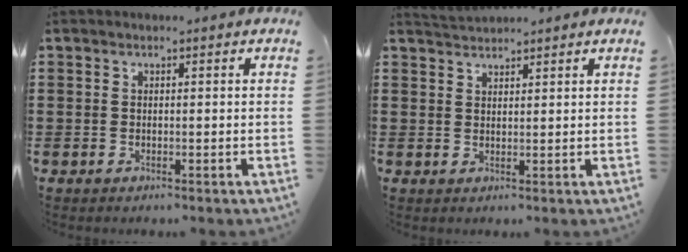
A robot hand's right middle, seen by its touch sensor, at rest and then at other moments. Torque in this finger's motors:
{"motor_torque": [-0.10, 0.02, 0.02, -0.02]}